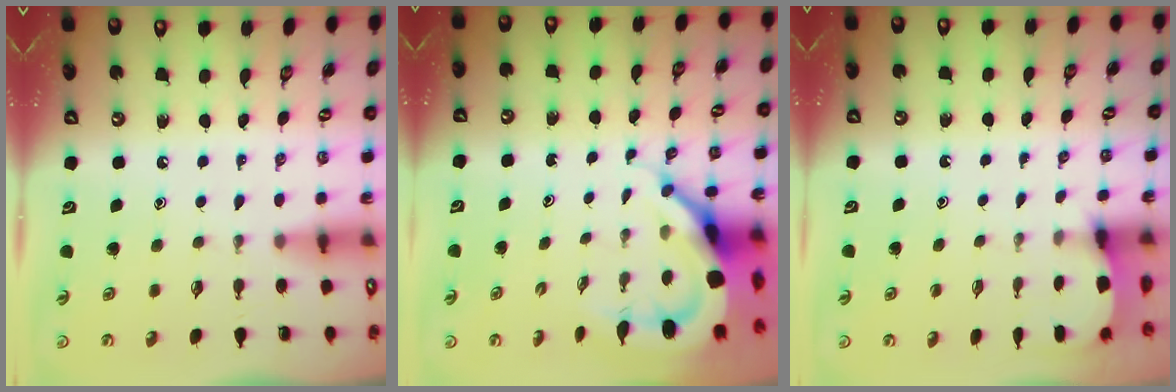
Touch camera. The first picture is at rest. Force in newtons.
{"total": 9.5, "press": 9.5, "slide": 1.0}
{"total": 2.6, "press": 2.6, "slide": 0.3}